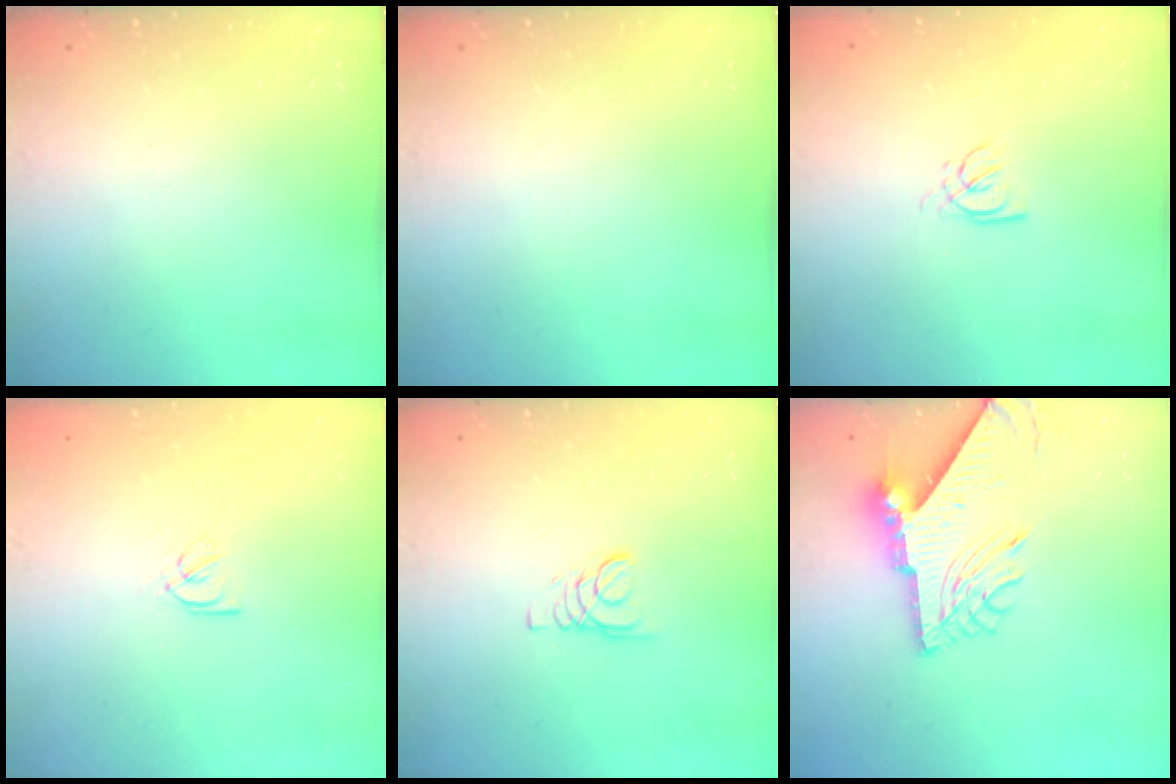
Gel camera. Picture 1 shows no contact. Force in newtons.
{"total": 0.0}
{"total": 1.6, "press": 1.6, "slide": 0.3}
{"total": 2.5, "press": 2.4, "slide": 0.5}
{"total": 1.8, "press": 1.8, "slide": 0.2}
{"total": 12.3, "press": 12.2, "slide": 1.2}